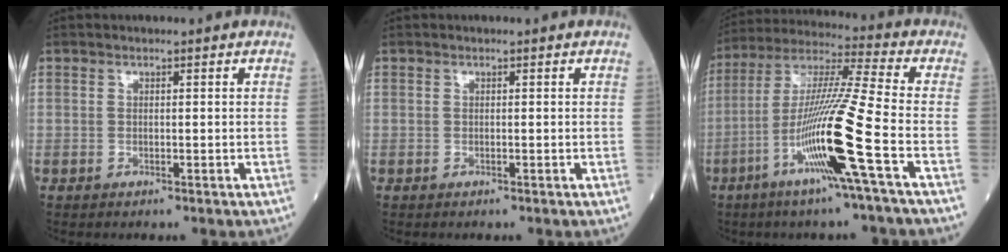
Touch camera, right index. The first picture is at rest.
{"total": 0.0}
{"total": 15.7, "force": [-5.7, -1.9, 14.5], "torque": [-0.283, -0.013, -0.114]}